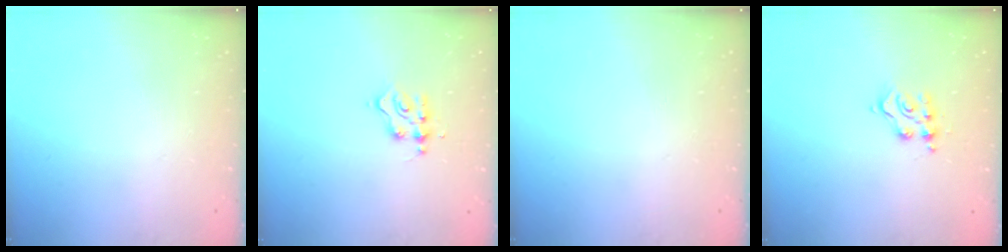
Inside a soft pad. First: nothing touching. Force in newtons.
{"total": 3.7, "press": 3.7, "slide": 0.3}
{"total": 0.0}
{"total": 6.7, "press": 6.7, "slide": 0.5}